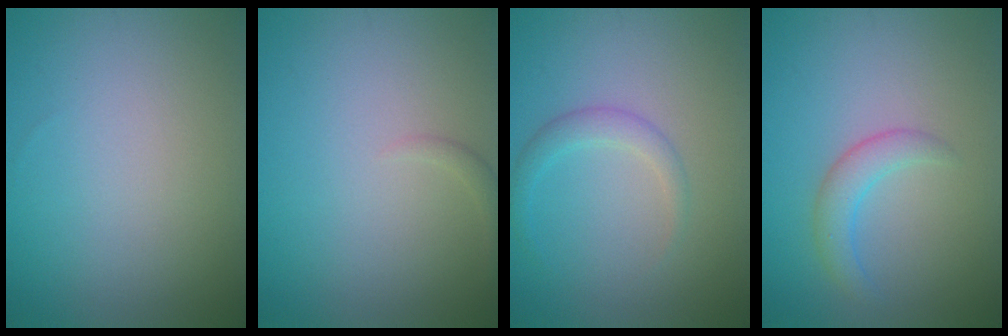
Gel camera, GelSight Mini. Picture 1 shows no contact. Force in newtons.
{"total": 0.8, "press": 0.8, "slide": 0.1}
{"total": 1.8, "press": 1.8, "slide": 0.1}
{"total": 2.4, "press": 2.4, "slide": 0.0}